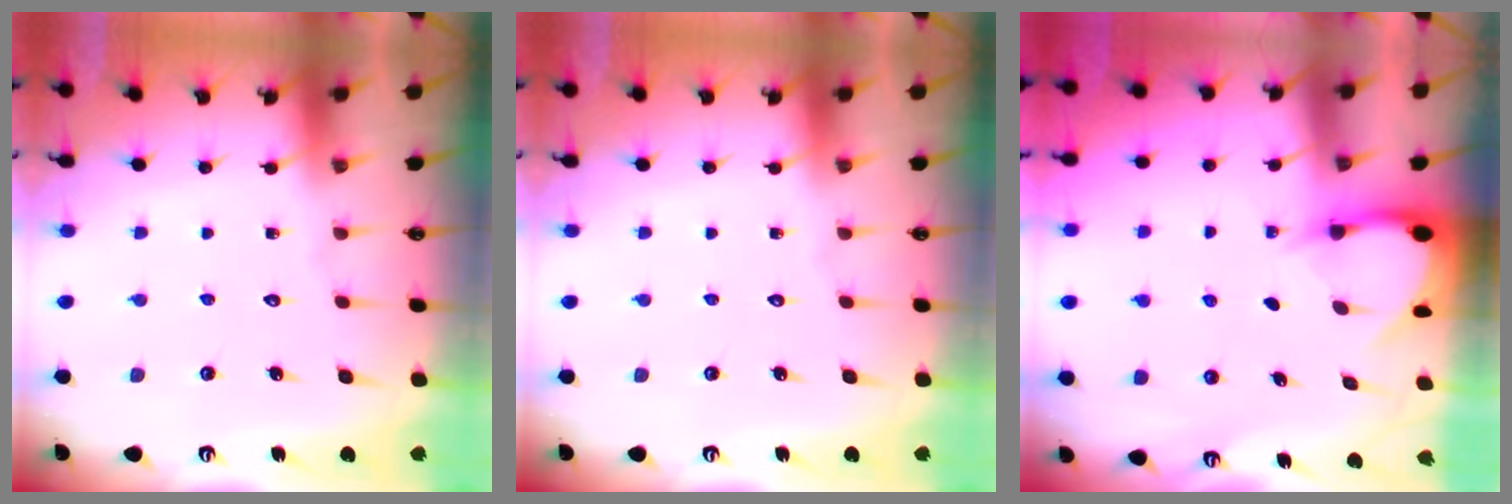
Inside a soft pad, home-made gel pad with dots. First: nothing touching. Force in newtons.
{"total": 0.0}
{"total": 3.4, "press": 3.4, "slide": 0.2}